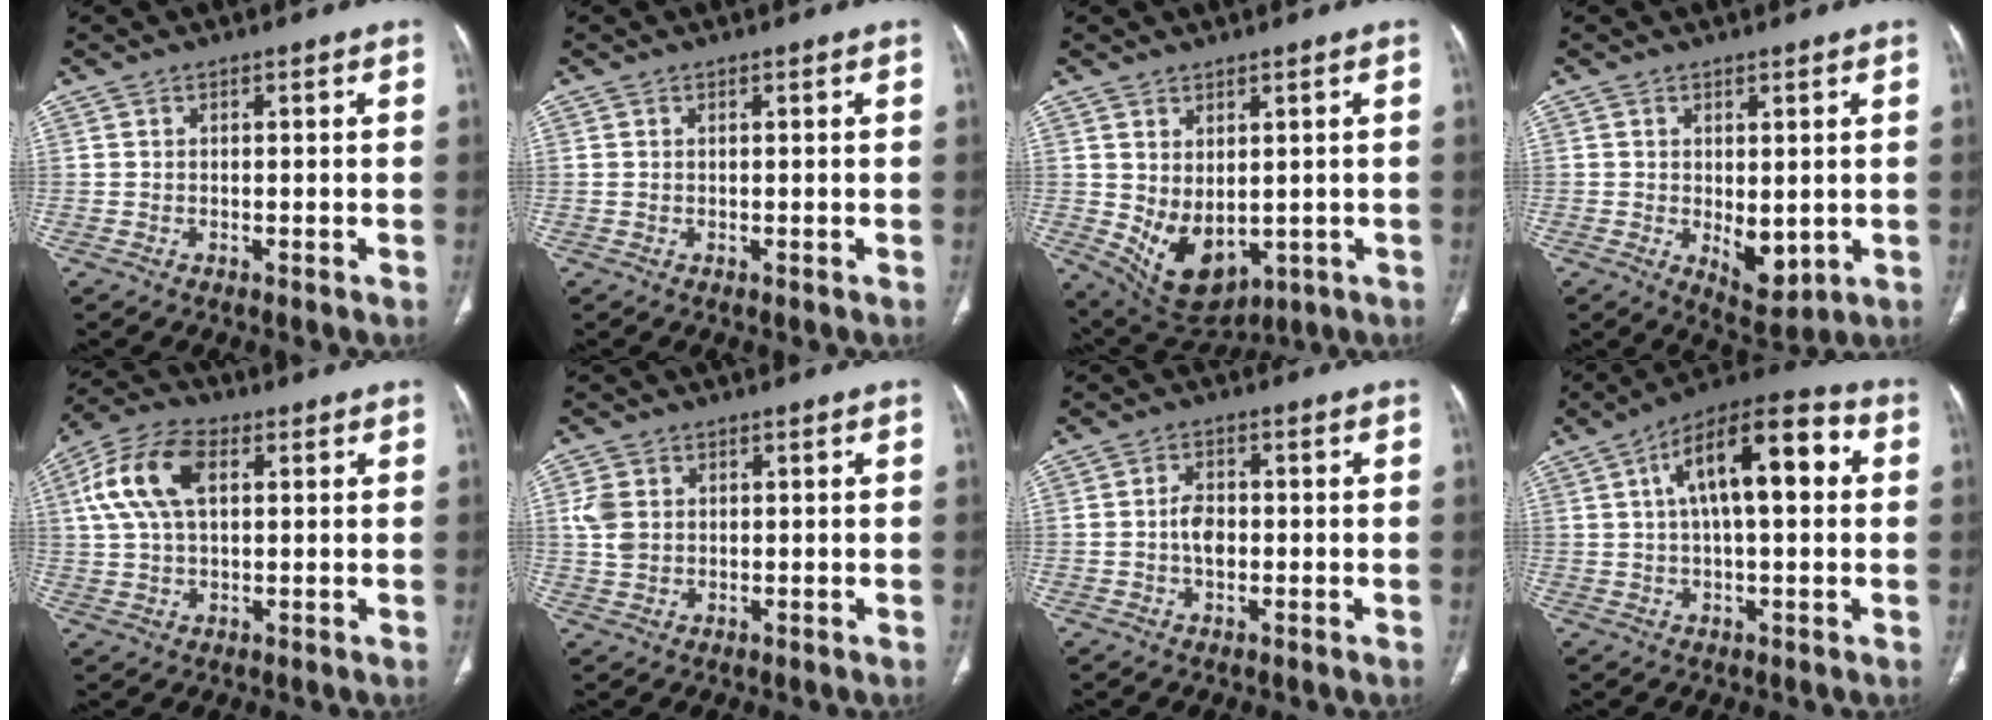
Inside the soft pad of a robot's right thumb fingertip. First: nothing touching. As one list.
[{"total": 0.0}, {"total": 9.9, "force": [-0.7, 6.2, 7.6], "torque": [-0.112, -0.009, 0.024]}, {"total": 6.2, "force": [-0.7, 3.4, 5.2], "torque": [-0.058, -0.017, 0.006]}, {"total": 12.4, "force": [3.2, 7.4, 9.4], "torque": [-0.192, 0.022, 0.056]}, {"total": 4.6, "force": [0.8, 3.6, 2.7], "torque": [-0.053, 0.001, 0.020]}, {"total": 4.0, "force": [-0.4, 2.6, 3.0], "torque": [-0.049, 0.008, -0.012]}, {"total": 16.5, "force": [3.6, 6.6, 14.7], "torque": [-0.220, 0.029, 0.049]}]